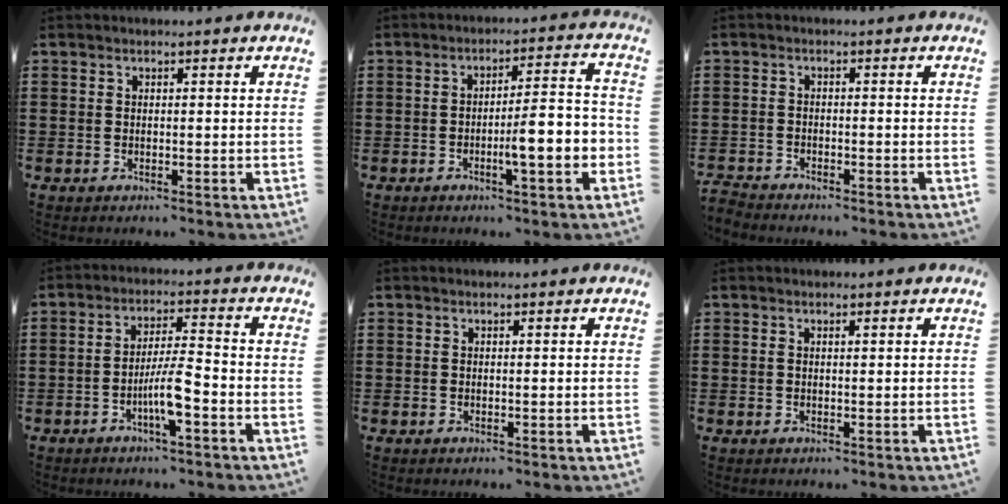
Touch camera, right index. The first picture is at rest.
{"total": 7.5, "force": [-2.4, 1.2, 6.9], "torque": [-0.097, -0.006, -0.045]}
{"total": 2.2, "force": [-2.2, 0.1, -0.2], "torque": [-0.003, 0.001, -0.049]}
{"total": 6.1, "force": [-2.8, 0.8, 5.3], "torque": [-0.108, -0.004, -0.058]}
{"total": 0.0}
{"total": 0.6, "force": [0.2, 0.2, 0.5], "torque": [-0.012, 0.000, 0.004]}